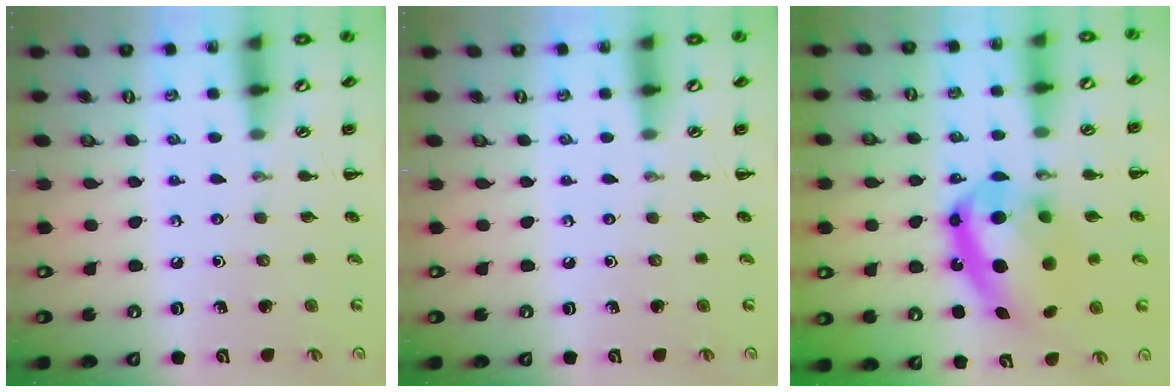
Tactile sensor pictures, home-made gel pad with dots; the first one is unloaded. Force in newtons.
{"total": 0.0}
{"total": 17.0, "press": 16.5, "slide": 4.2}